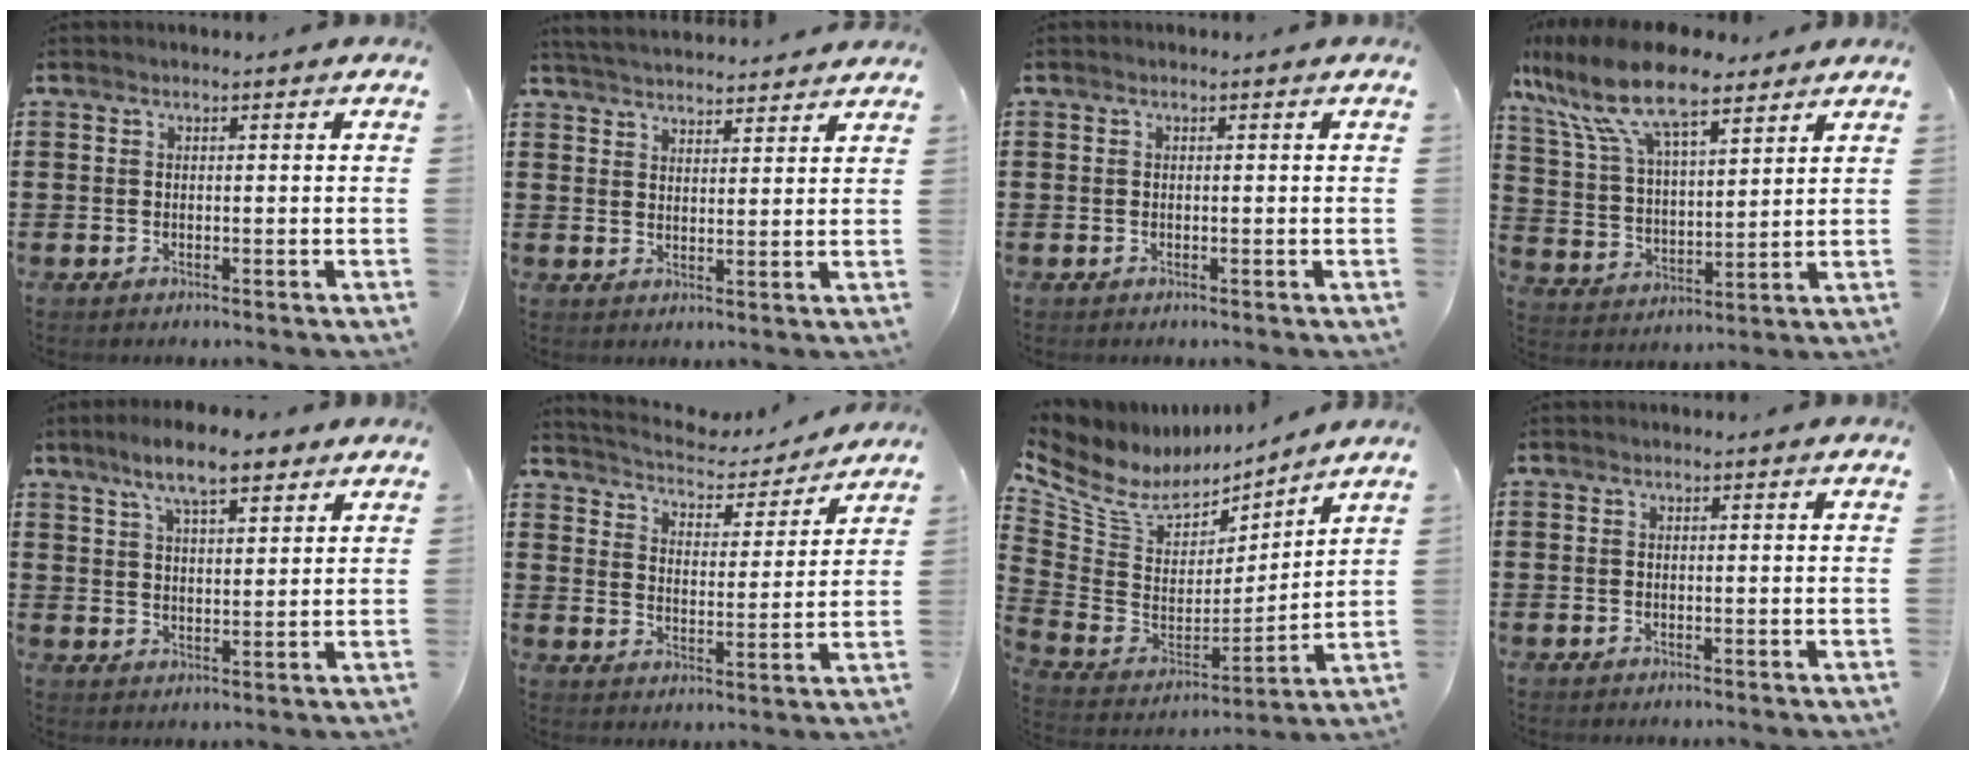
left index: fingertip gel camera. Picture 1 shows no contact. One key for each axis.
{"total": 3.8, "fx": 3.8, "fy": 0.0, "fz": 0.2, "tx": -0.018, "ty": -0.018, "tz": 0.069}
{"total": 0.0}
{"total": 13.2, "fx": 9.6, "fy": 4.2, "fz": 8.0, "tx": -0.192, "ty": -0.025, "tz": 0.173}
{"total": 7.8, "fx": 5.8, "fy": 2.0, "fz": 4.8, "tx": -0.107, "ty": 0.000, "tz": 0.106}
{"total": 4.0, "fx": 3.9, "fy": 0.6, "fz": 0.5, "tx": -0.037, "ty": -0.033, "tz": 0.060}
{"total": 7.0, "fx": 5.1, "fy": 4.1, "fz": 2.6, "tx": -0.089, "ty": -0.039, "tz": 0.089}
{"total": 0.0}